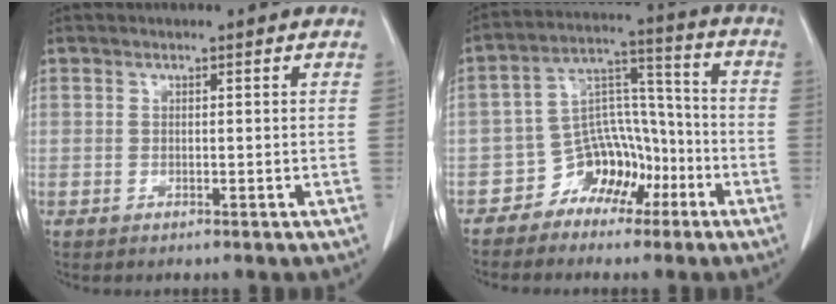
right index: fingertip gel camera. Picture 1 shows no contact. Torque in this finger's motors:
{"motor_torque": [0.57, -0.51, 0.02, 0.00]}